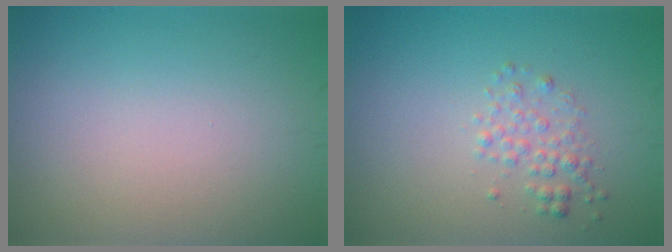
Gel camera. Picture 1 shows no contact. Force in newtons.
{"total": 1.7, "press": 1.7, "slide": 0.0}